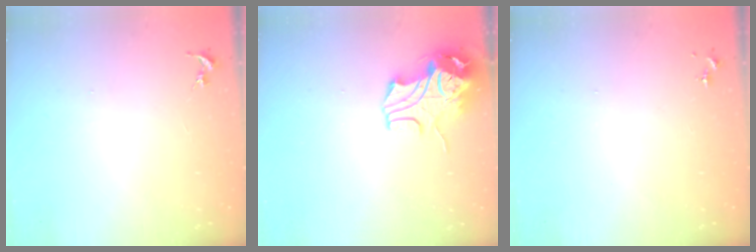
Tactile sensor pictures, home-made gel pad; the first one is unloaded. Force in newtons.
{"total": 10.8, "press": 10.6, "slide": 1.6}
{"total": 0.0}